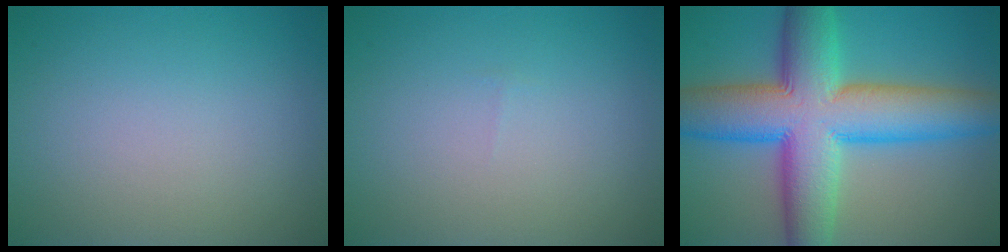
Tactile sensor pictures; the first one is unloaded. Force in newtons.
{"total": 0.0}
{"total": 13.3, "press": 13.3, "slide": 0.6}